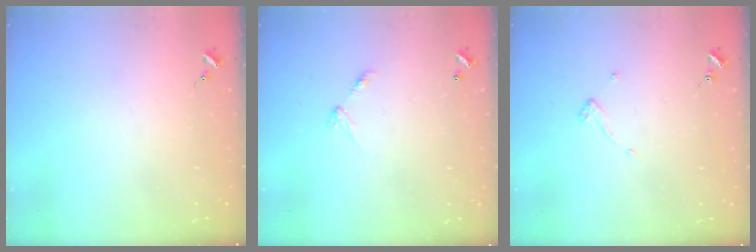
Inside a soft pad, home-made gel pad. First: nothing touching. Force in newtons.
{"total": 5.6, "press": 5.6, "slide": 0.4}
{"total": 4.7, "press": 4.7, "slide": 0.2}